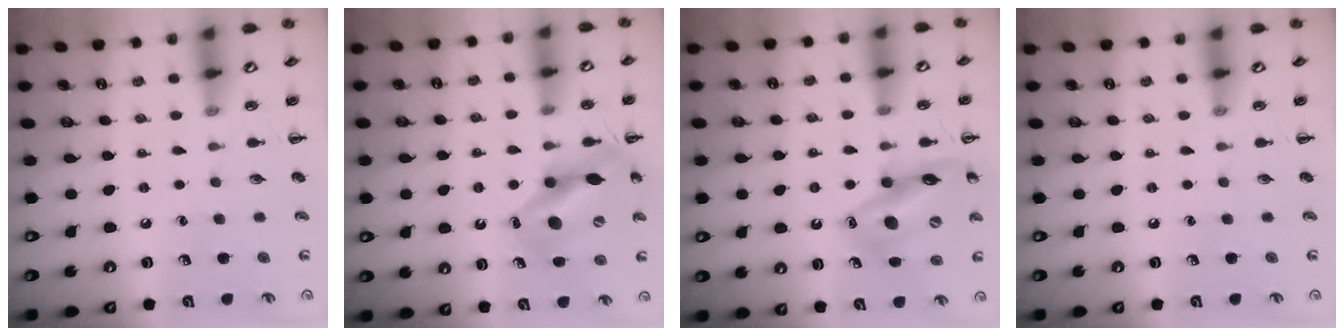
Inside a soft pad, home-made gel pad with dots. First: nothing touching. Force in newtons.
{"total": 14.0, "press": 13.5, "slide": 3.9}
{"total": 16.0, "press": 15.4, "slide": 4.0}
{"total": 0.0}